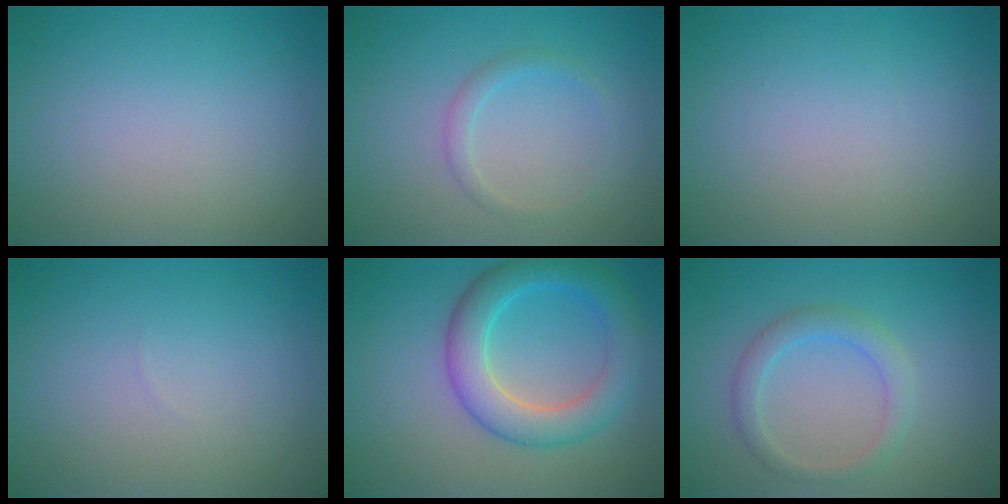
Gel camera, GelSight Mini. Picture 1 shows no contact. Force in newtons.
{"total": 1.3, "press": 1.3, "slide": 0.0}
{"total": 0.0}
{"total": 0.0}
{"total": 5.6, "press": 5.6, "slide": 0.1}
{"total": 2.4, "press": 2.4, "slide": 0.2}